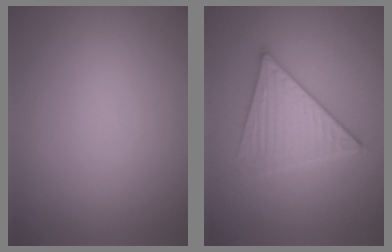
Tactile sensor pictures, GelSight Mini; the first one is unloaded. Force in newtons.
{"total": 3.4, "press": 3.2, "slide": 1.1}